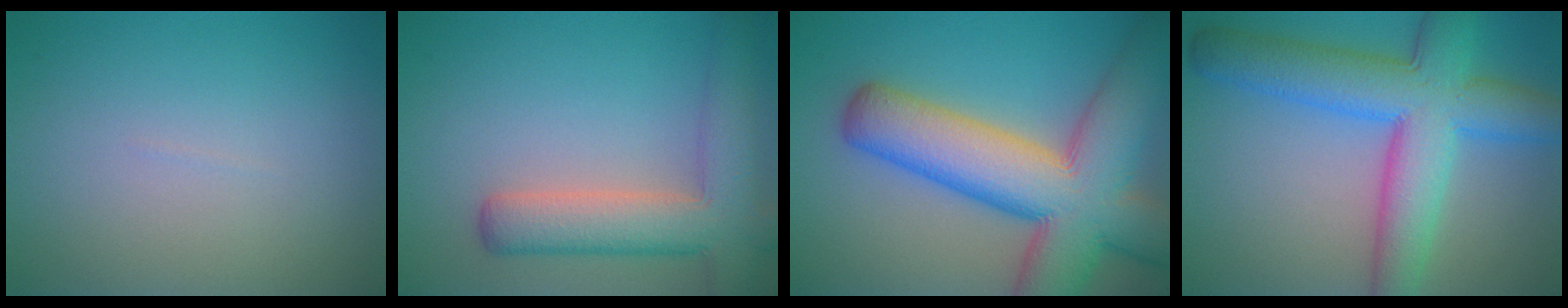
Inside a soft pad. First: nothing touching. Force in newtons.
{"total": 6.8, "press": 6.7, "slide": 0.6}
{"total": 13.5, "press": 13.5, "slide": 0.6}
{"total": 9.4, "press": 9.4, "slide": 0.3}